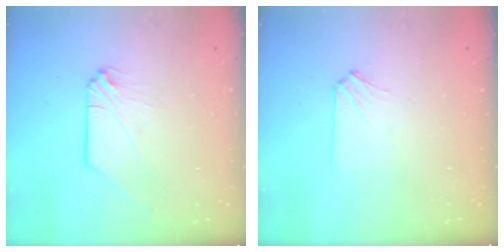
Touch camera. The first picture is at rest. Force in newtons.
{"total": 2.4, "press": 2.4, "slide": 0.5}